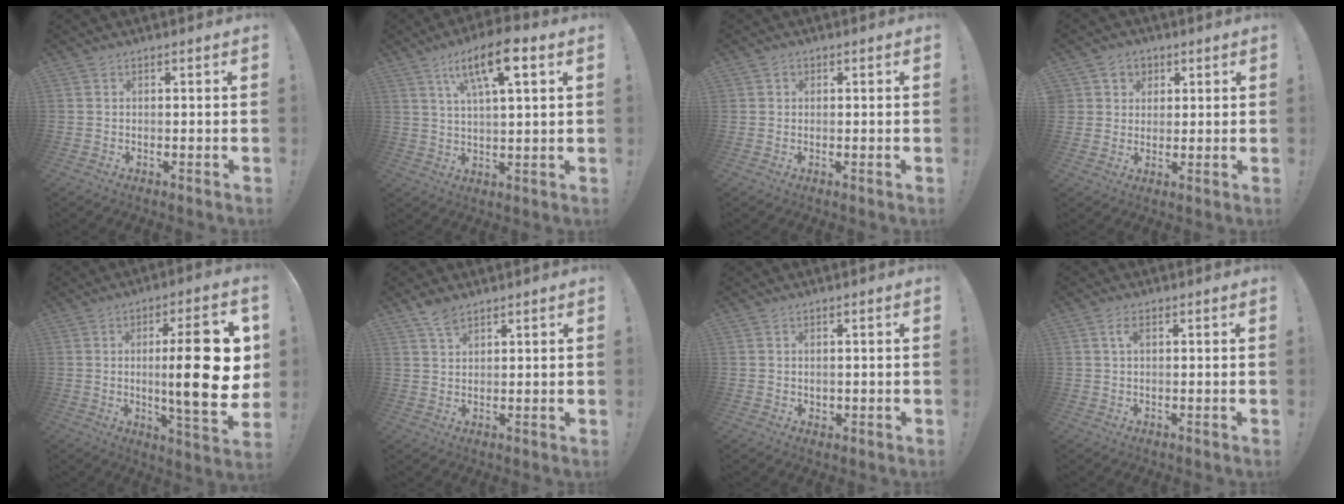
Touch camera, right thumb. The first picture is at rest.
{"total": 12.3, "force": [5.9, 3.5, 10.3], "torque": [-0.162, -0.017, 0.094]}
{"total": 1.1, "force": [0.4, 1.0, 0.1], "torque": [-0.001, 0.000, 0.007]}
{"total": 5.3, "force": [2.0, 4.9, 0.6], "torque": [-0.014, -0.013, 0.040]}
{"total": 20.5, "force": [1.3, 4.1, 20.1], "torque": [-0.291, -0.017, 0.014]}
{"total": 4.8, "force": [3.6, 1.8, 2.5], "torque": [-0.045, -0.017, 0.067]}
{"total": 1.4, "force": [0.8, 1.1, 0.2], "torque": [0.008, -0.007, 0.012]}
{"total": 2.9, "force": [1.0, 1.3, 2.3], "torque": [-0.038, 0.001, 0.015]}